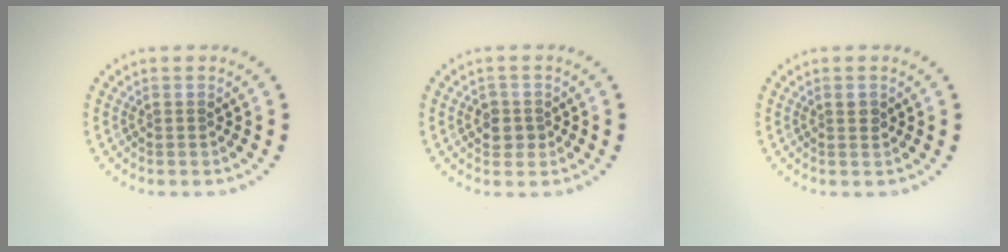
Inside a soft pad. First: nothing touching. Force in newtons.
{"total": 1.8, "press": 1.7, "slide": 0.5}
{"total": 0.8, "press": 0.8, "slide": 0.3}